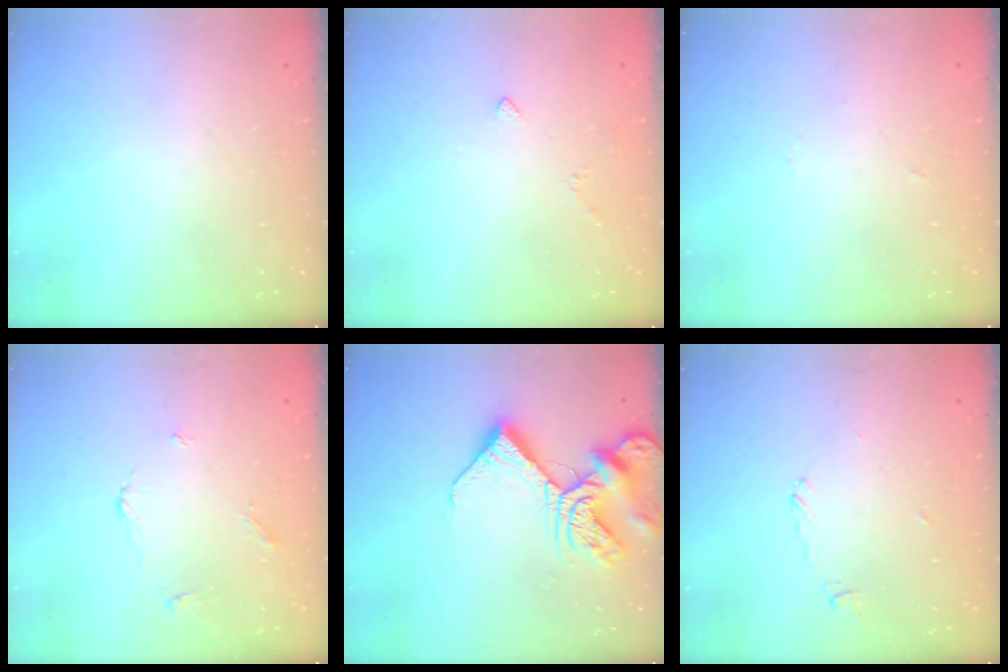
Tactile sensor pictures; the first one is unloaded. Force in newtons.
{"total": 2.0, "press": 2.0, "slide": 0.6}
{"total": 2.5, "press": 2.5, "slide": 0.2}
{"total": 4.0, "press": 3.9, "slide": 0.6}
{"total": 12.8, "press": 12.7, "slide": 1.4}
{"total": 4.8, "press": 4.7, "slide": 0.4}